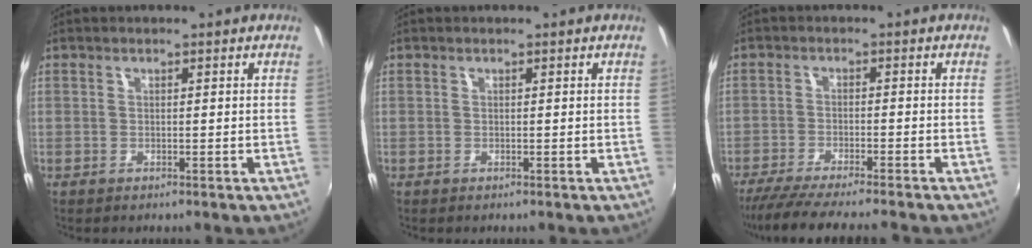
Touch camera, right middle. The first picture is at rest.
{"total": 0.0}
{"total": 10.5, "force": [-9.3, -0.3, 4.9], "torque": [-0.111, -0.025, -0.154]}